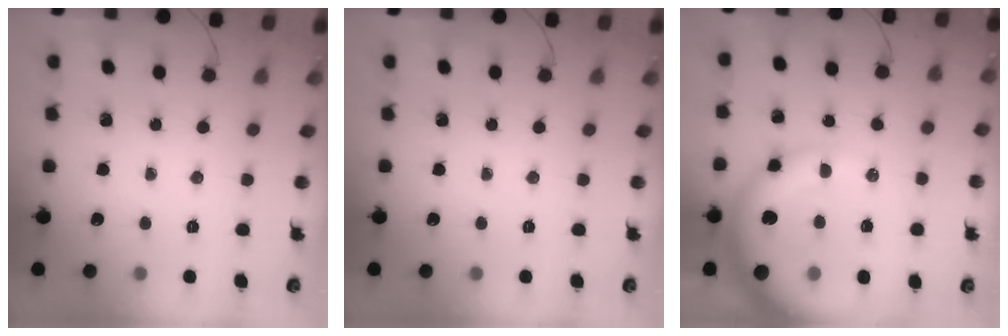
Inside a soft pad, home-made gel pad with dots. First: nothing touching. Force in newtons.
{"total": 0.0}
{"total": 14.9, "press": 14.5, "slide": 3.5}